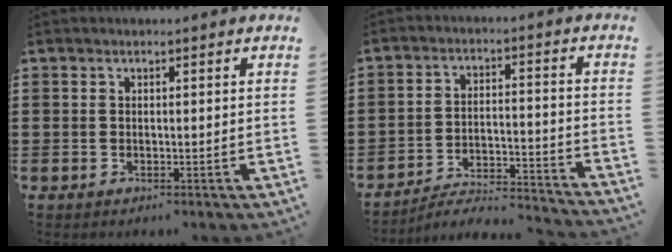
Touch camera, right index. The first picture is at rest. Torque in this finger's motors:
{"motor_torque": [-0.07, 0.55, -1.05, -0.21]}